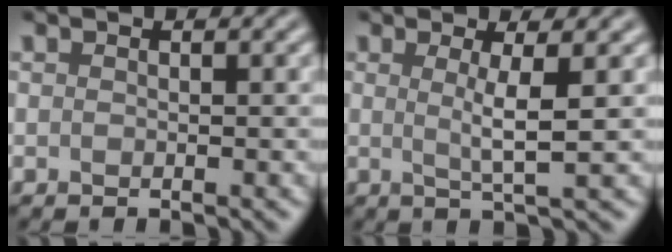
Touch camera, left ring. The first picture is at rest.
{"total": 3.1, "force": [0.5, 0.5, 3.0], "torque": [-0.050, -0.006, 0.005]}